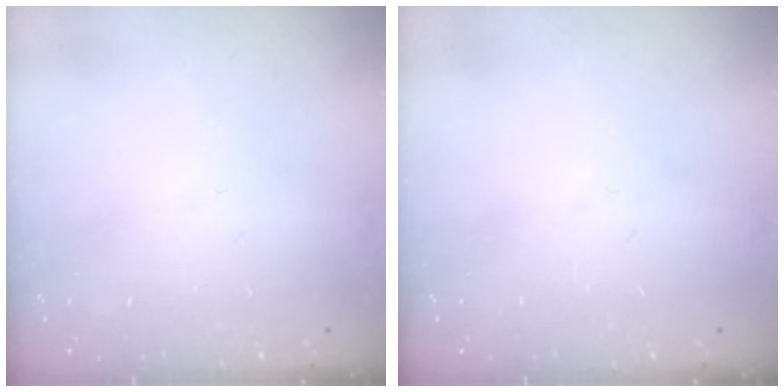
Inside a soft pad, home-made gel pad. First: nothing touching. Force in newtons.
{"total": 0.0}